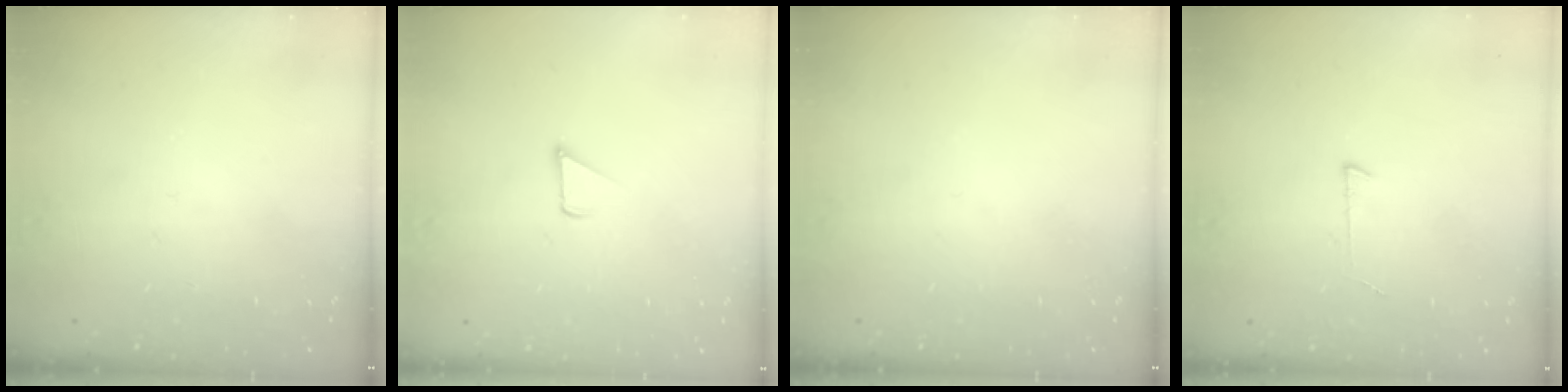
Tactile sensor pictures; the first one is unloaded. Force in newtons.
{"total": 2.4, "press": 2.4, "slide": 0.2}
{"total": 0.0}
{"total": 3.0, "press": 3.0, "slide": 0.3}